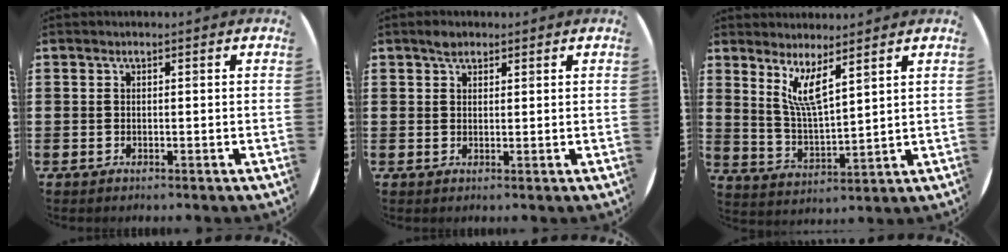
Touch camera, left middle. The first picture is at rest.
{"total": 1.6, "force": [1.3, 0.8, 0.5], "torque": [-0.002, 0.002, 0.023]}
{"total": 6.1, "force": [4.6, 0.8, 4.0], "torque": [-0.091, -0.023, 0.079]}